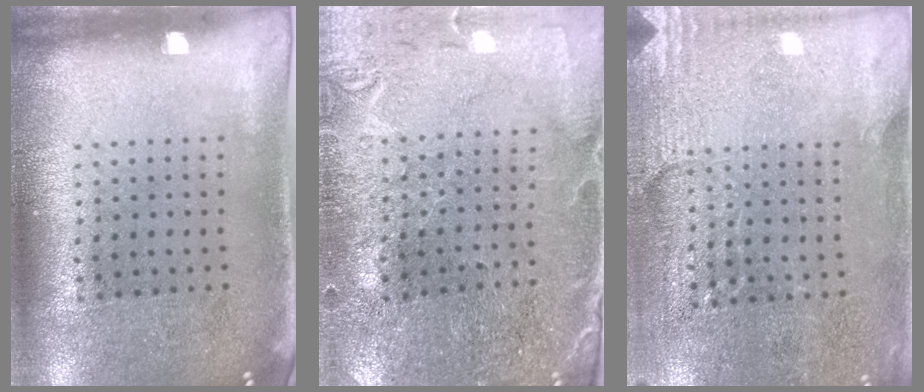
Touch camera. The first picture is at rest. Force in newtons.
{"total": 0.5, "press": 0.5, "slide": 0.2}
{"total": 2.9, "press": 2.9, "slide": 0.5}